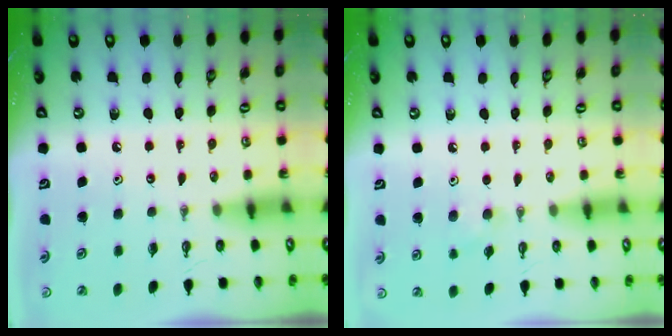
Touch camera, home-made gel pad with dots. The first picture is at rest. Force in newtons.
{"total": 7.2, "press": 6.6, "slide": 3.0}